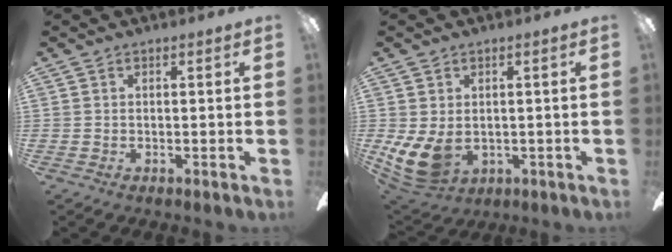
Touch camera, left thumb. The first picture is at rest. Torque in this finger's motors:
{"motor_torque": [0.48, 1.36, 0.65, -0.24, 0.09]}